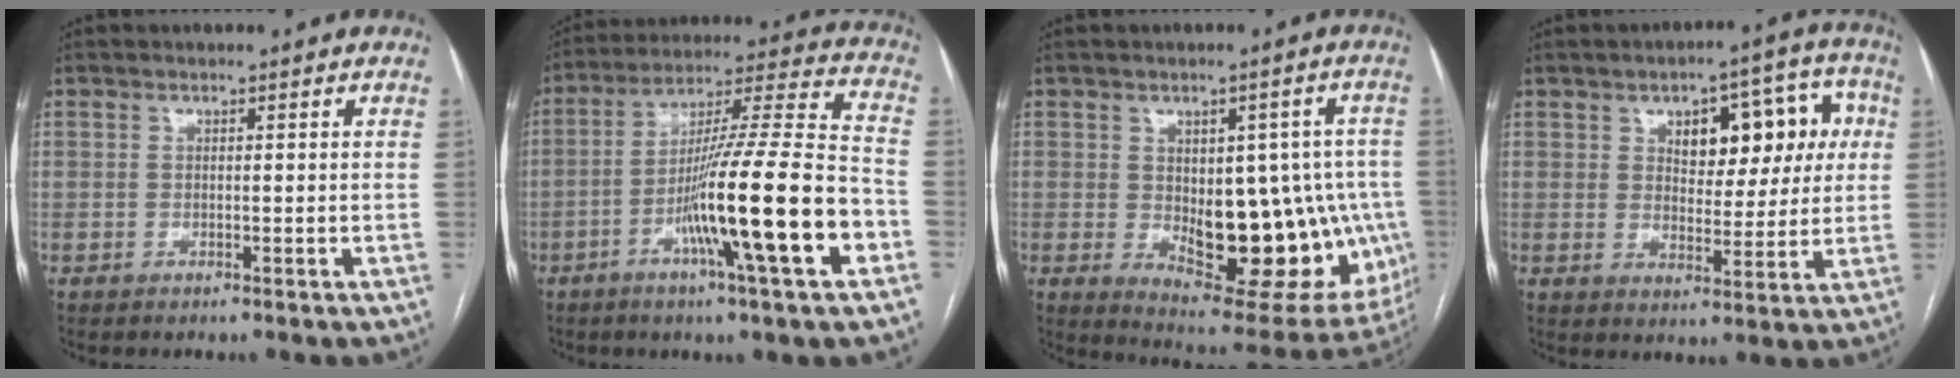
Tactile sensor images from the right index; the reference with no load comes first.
{"total": 19.9, "force": [-6.9, -0.2, 18.7], "torque": [-0.304, -0.009, -0.118]}
{"total": 20.1, "force": [-2.2, 9.3, 17.7], "torque": [-0.191, 0.008, 0.000]}
{"total": 11.1, "force": [3.2, 5.6, 9.0], "torque": [-0.104, 0.034, 0.047]}